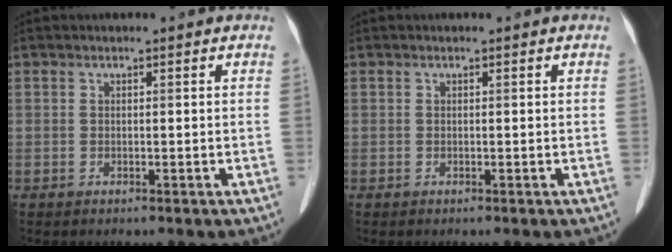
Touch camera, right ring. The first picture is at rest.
{"total": 0.0}